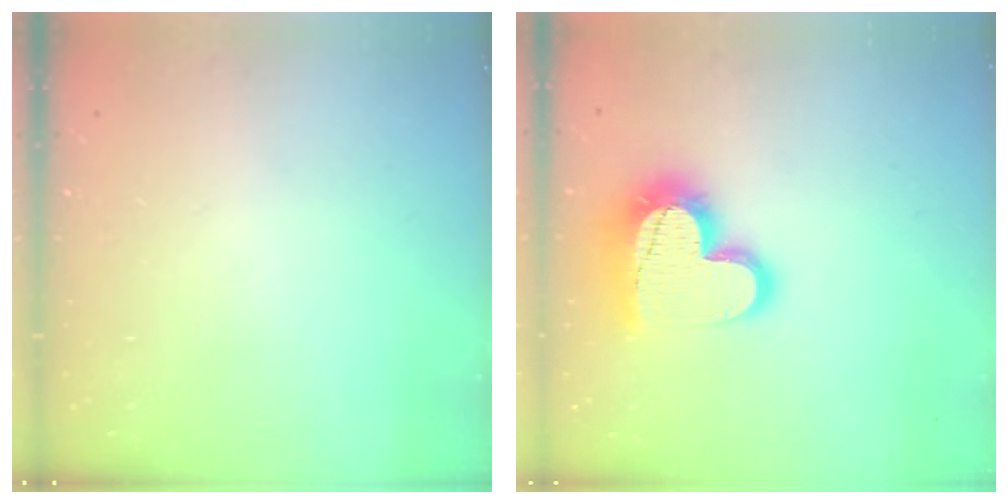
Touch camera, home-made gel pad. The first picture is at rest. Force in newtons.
{"total": 18.9, "press": 18.9, "slide": 1.4}